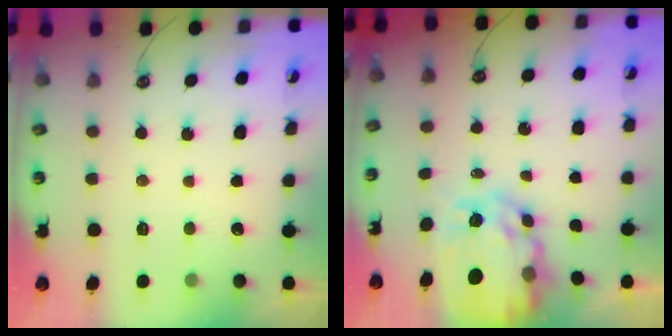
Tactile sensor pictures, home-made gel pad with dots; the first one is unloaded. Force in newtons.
{"total": 12.7, "press": 12.7, "slide": 1.2}